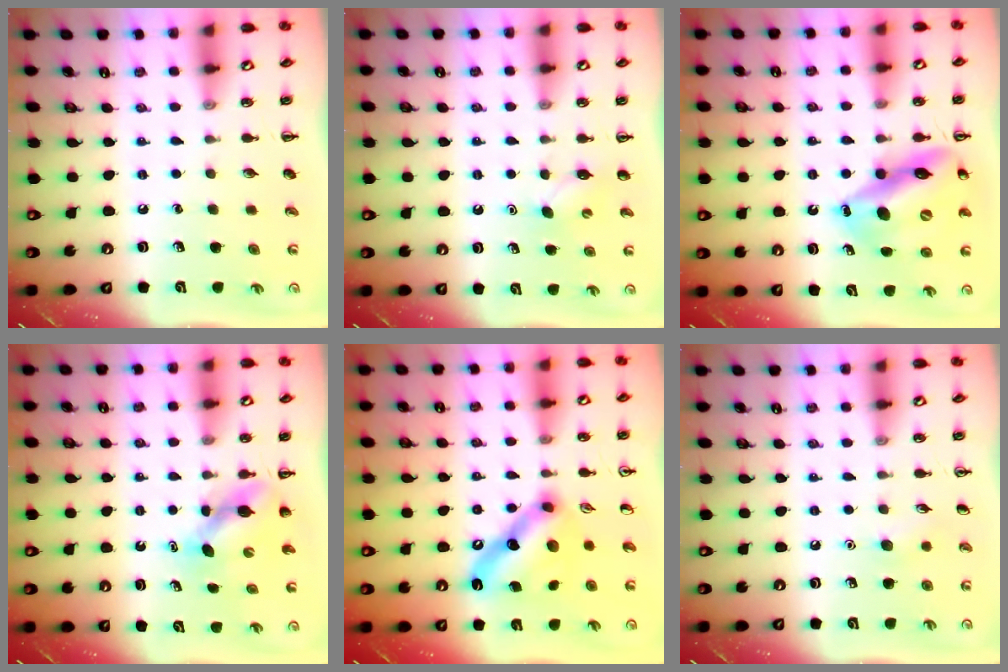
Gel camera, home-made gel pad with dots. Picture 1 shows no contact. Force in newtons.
{"total": 3.0, "press": 2.9, "slide": 0.7}
{"total": 15.5, "press": 14.7, "slide": 4.8}
{"total": 5.2, "press": 5.2, "slide": 0.3}
{"total": 11.0, "press": 11.0, "slide": 0.0}
{"total": 5.2, "press": 4.9, "slide": 1.6}